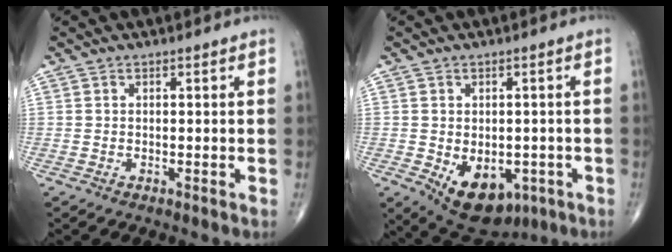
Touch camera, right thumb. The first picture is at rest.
{"total": 11.4, "force": [-4.1, 7.4, 7.7], "torque": [-0.085, 0.000, -0.040]}